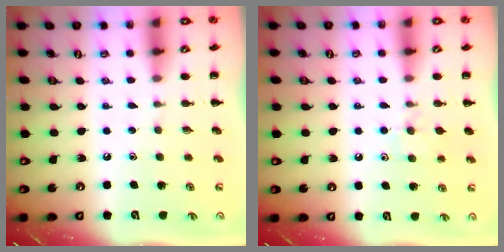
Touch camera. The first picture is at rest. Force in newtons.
{"total": 7.0, "press": 6.8, "slide": 1.8}